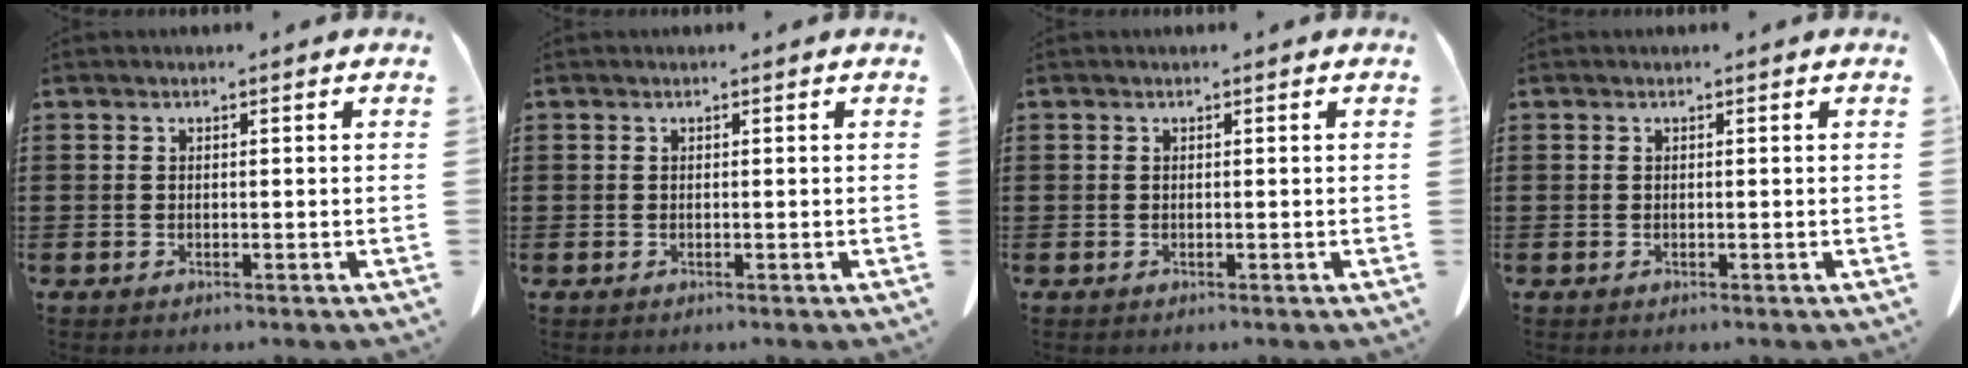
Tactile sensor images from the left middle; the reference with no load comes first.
{"total": 0.0}
{"total": 0.0}
{"total": 0.0}